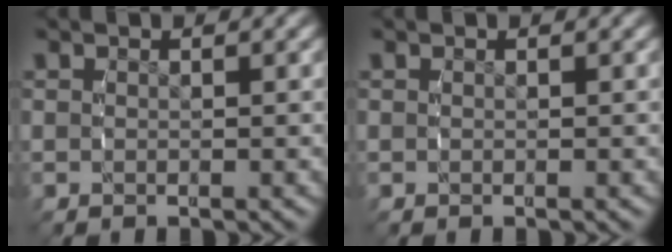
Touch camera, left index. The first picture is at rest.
{"total": 0.0}